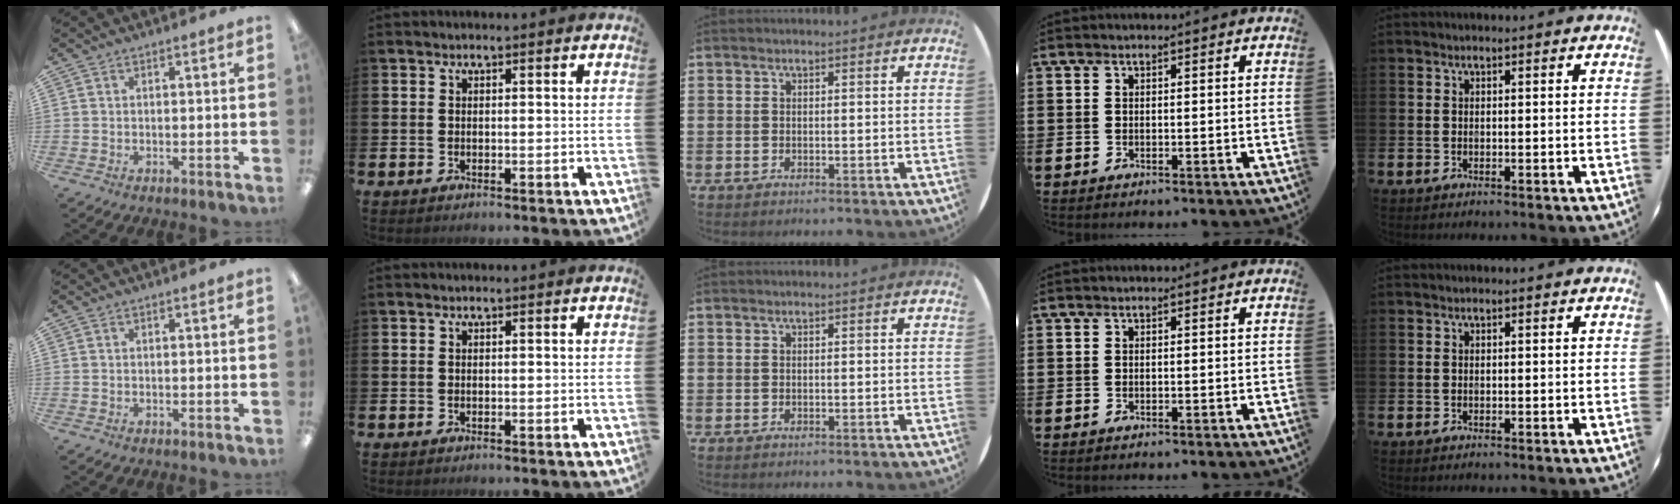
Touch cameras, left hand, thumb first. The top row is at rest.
{}